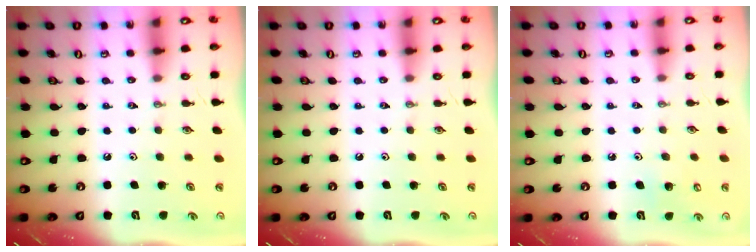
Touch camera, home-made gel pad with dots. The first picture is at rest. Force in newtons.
{"total": 0.0}
{"total": 5.7, "press": 5.6, "slide": 1.1}